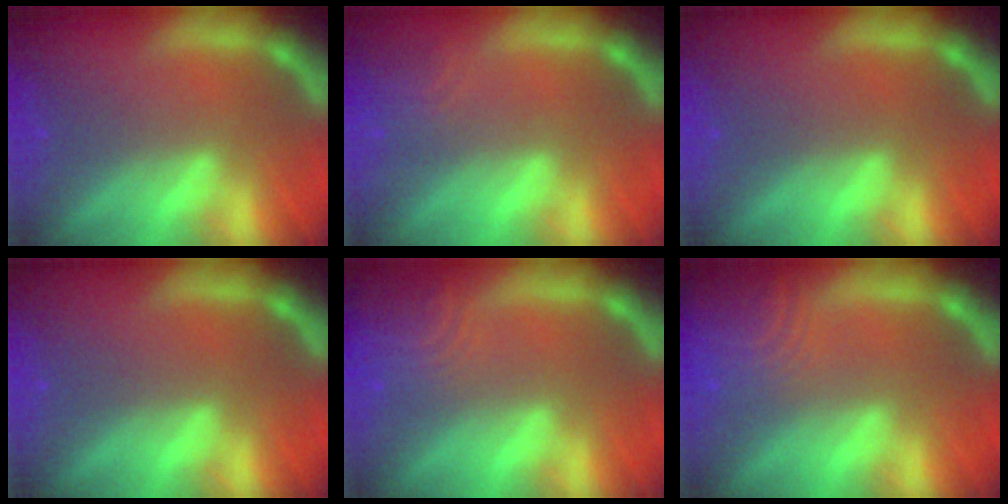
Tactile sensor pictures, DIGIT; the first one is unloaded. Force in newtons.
{"total": 1.9}
{"total": 0.0}
{"total": 0.0}
{"total": 5.0}
{"total": 7.0}